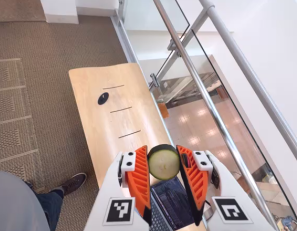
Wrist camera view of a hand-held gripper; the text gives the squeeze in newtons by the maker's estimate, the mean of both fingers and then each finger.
{"total": 8.9, "left": 8.8, "right": 9.0}